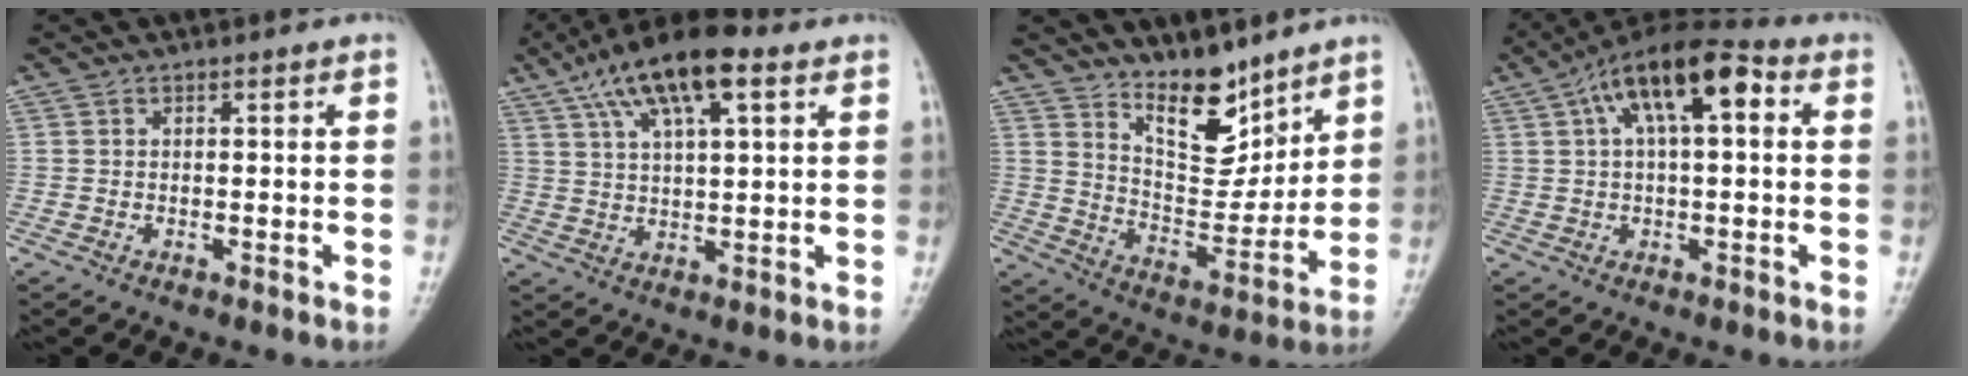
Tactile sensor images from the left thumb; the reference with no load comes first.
{"total": 14.3, "force": [7.4, 5.0, 11.2], "torque": [-0.178, 0.001, 0.126]}
{"total": 11.4, "force": [8.5, 4.8, 5.9], "torque": [-0.064, -0.078, 0.160]}
{"total": 13.7, "force": [4.2, 5.7, 11.8], "torque": [-0.183, 0.034, 0.061]}